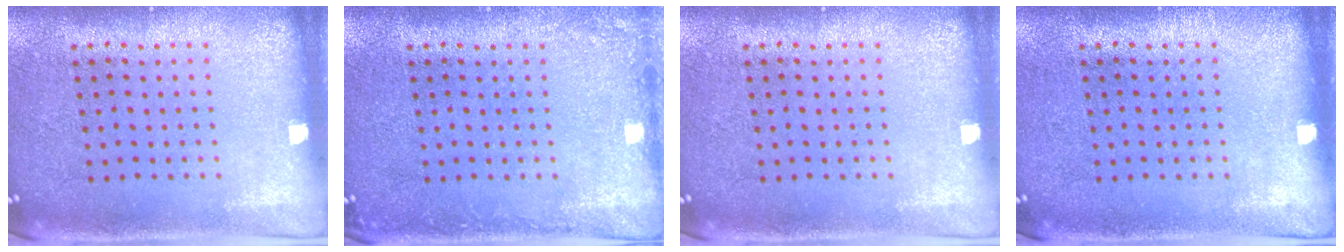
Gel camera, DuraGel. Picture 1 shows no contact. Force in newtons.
{"total": 1.3, "press": 1.3, "slide": 0.1}
{"total": 0.0}
{"total": 0.0}